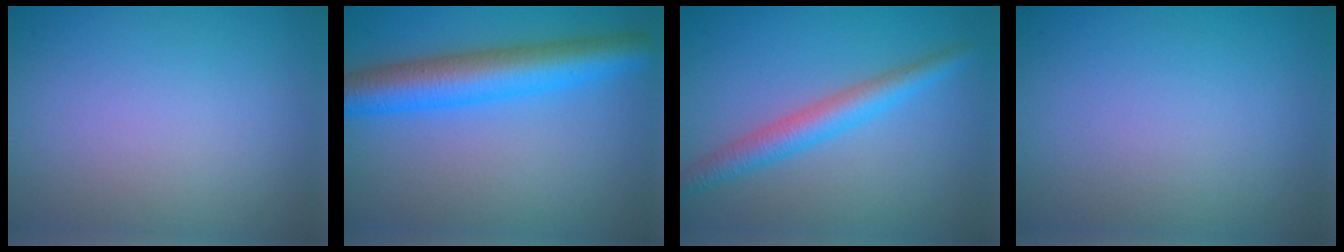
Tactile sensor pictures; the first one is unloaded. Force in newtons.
{"total": 6.6, "press": 6.6, "slide": 0.2}
{"total": 3.6, "press": 3.6, "slide": 0.1}
{"total": 0.0}